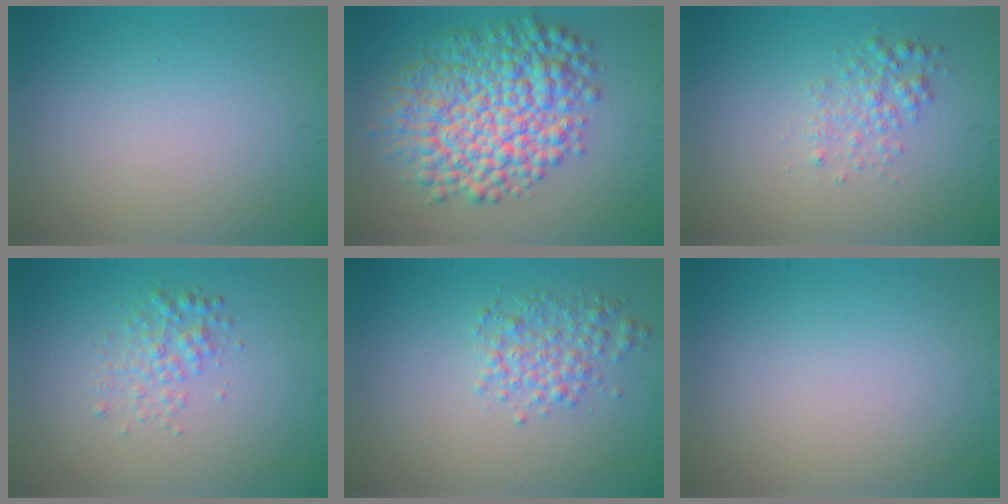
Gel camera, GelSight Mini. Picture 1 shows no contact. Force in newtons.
{"total": 10.0, "press": 10.0, "slide": 0.1}
{"total": 2.0, "press": 2.0, "slide": 0.0}
{"total": 2.1, "press": 2.1, "slide": 0.0}
{"total": 2.6, "press": 2.6, "slide": 0.0}
{"total": 0.0}